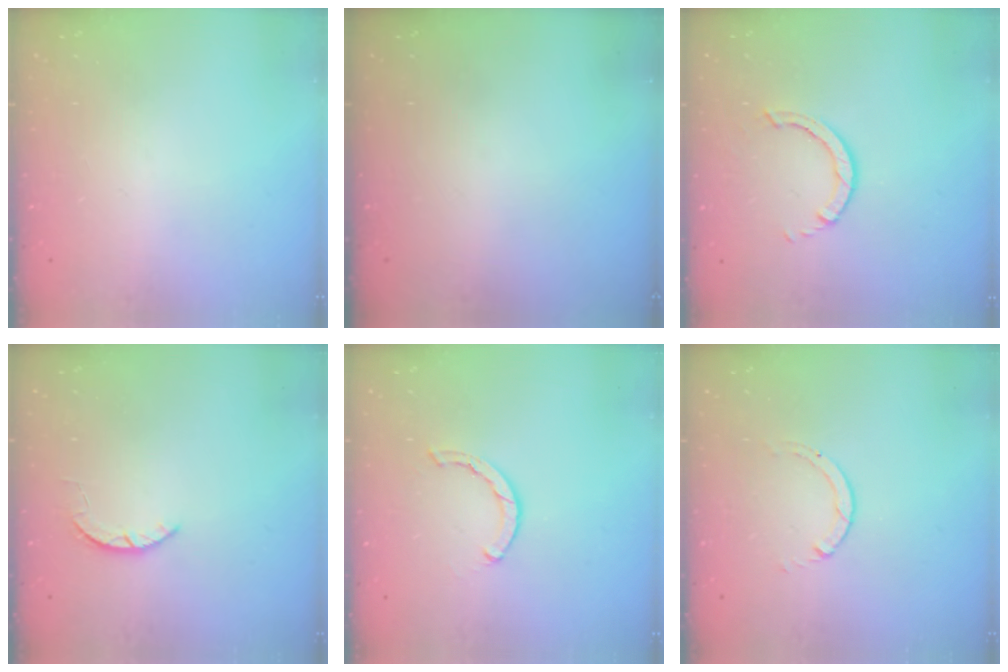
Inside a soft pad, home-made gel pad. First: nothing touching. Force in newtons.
{"total": 0.0}
{"total": 3.4, "press": 3.4, "slide": 0.5}
{"total": 1.6, "press": 1.6, "slide": 0.3}
{"total": 2.1, "press": 2.1, "slide": 0.2}
{"total": 0.9, "press": 0.9, "slide": 0.1}